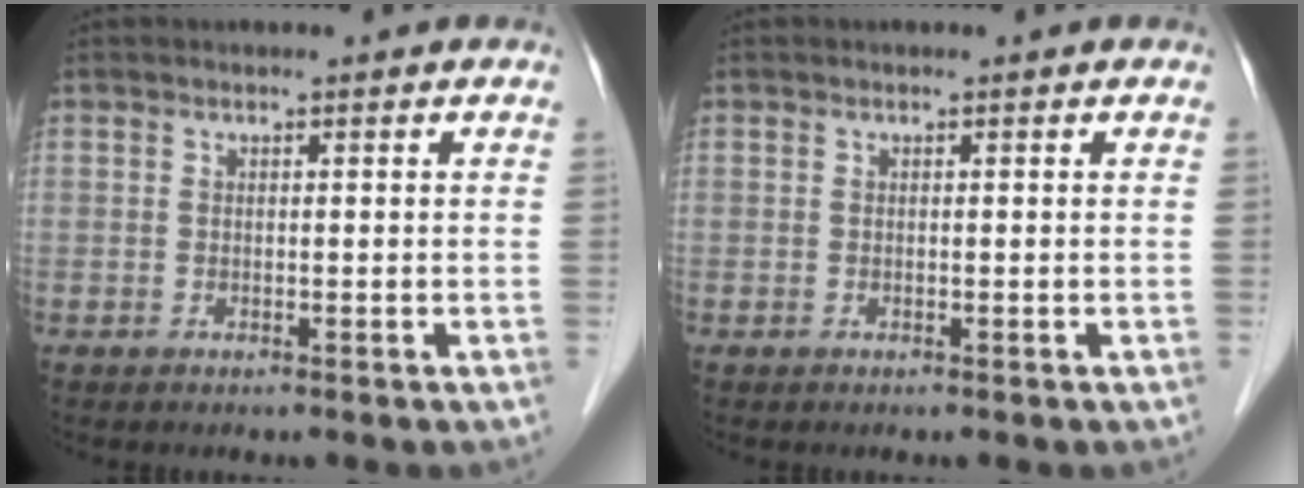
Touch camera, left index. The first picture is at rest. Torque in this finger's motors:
{"motor_torque": [0.00, 0.00, 0.00, 0.00]}